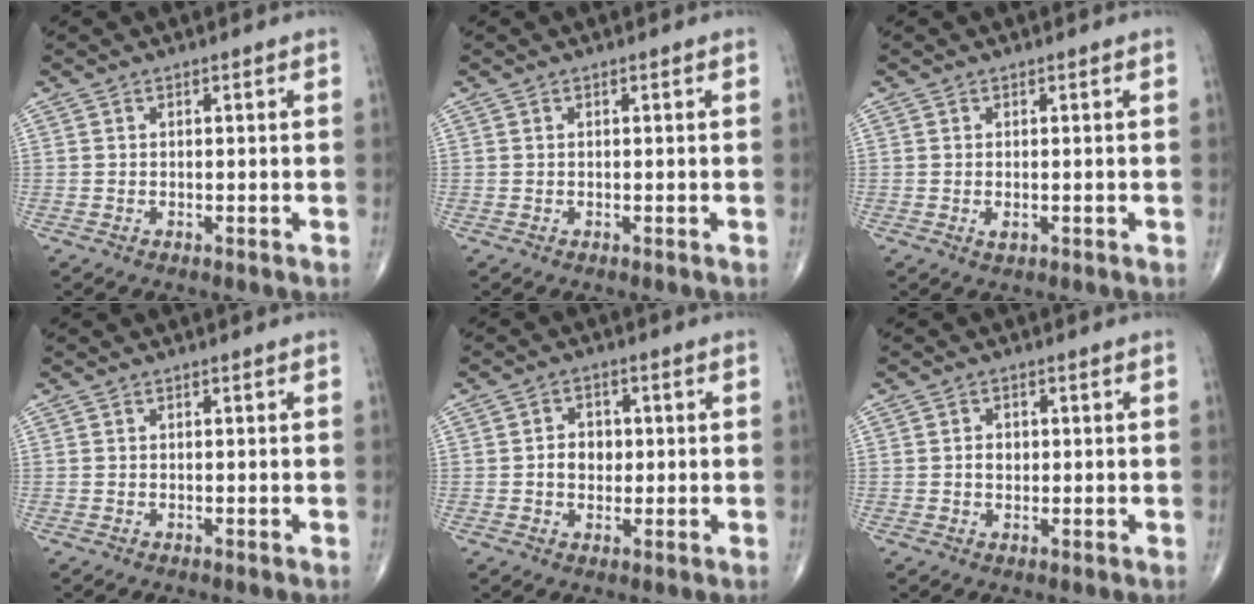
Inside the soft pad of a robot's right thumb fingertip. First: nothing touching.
{"total": 0.0}
{"total": 1.2, "force": [-0.2, 0.6, 1.0], "torque": [-0.019, -0.004, -0.003]}
{"total": 0.0}
{"total": 4.9, "force": [0.1, 3.9, 3.0], "torque": [-0.028, 0.007, 0.001]}
{"total": 2.7, "force": [0.2, 2.0, 1.7], "torque": [-0.019, 0.004, 0.004]}